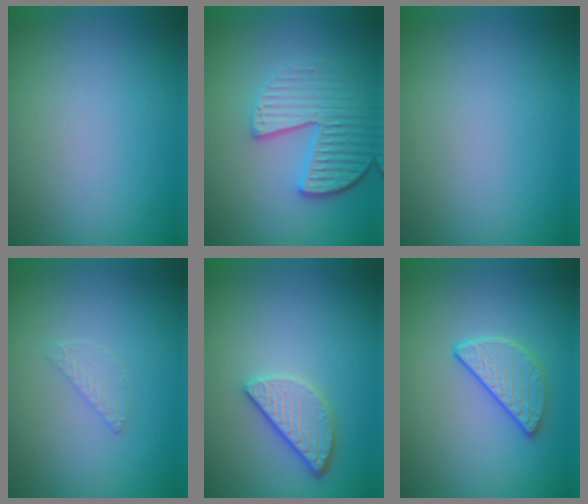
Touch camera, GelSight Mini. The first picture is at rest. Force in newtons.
{"total": 4.2, "press": 3.7, "slide": 2.0}
{"total": 0.0}
{"total": 1.1, "press": 1.1, "slide": 0.1}
{"total": 3.2, "press": 2.7, "slide": 1.7}
{"total": 2.9, "press": 2.6, "slide": 1.3}